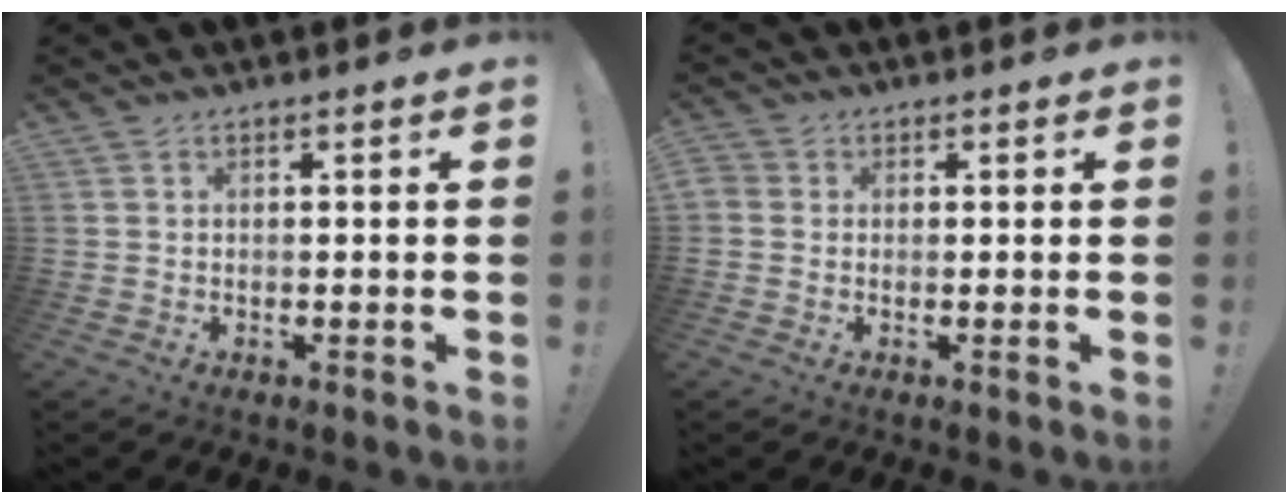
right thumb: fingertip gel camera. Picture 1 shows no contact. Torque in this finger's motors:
{"motor_torque": [-0.06, 0.41, 0.40, 0.00, 0.31]}